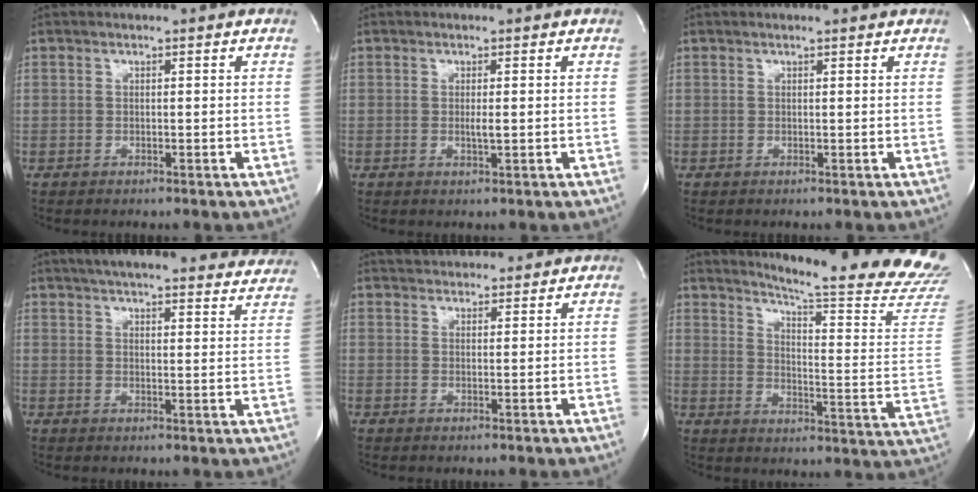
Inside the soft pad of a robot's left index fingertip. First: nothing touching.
{"total": 1.2, "force": [0.0, 0.1, 1.2], "torque": [-0.026, -0.003, 0.000]}
{"total": 1.4, "force": [1.3, 0.1, 0.5], "torque": [-0.013, 0.009, 0.016]}
{"total": 26.8, "force": [24.3, 4.6, 10.2], "torque": [-0.157, -0.033, 0.286]}
{"total": 8.1, "force": [7.6, 2.1, 1.8], "torque": [-0.022, 0.028, 0.100]}
{"total": 24.3, "force": [22.4, -1.0, 9.4], "torque": [-0.139, -0.135, 0.269]}